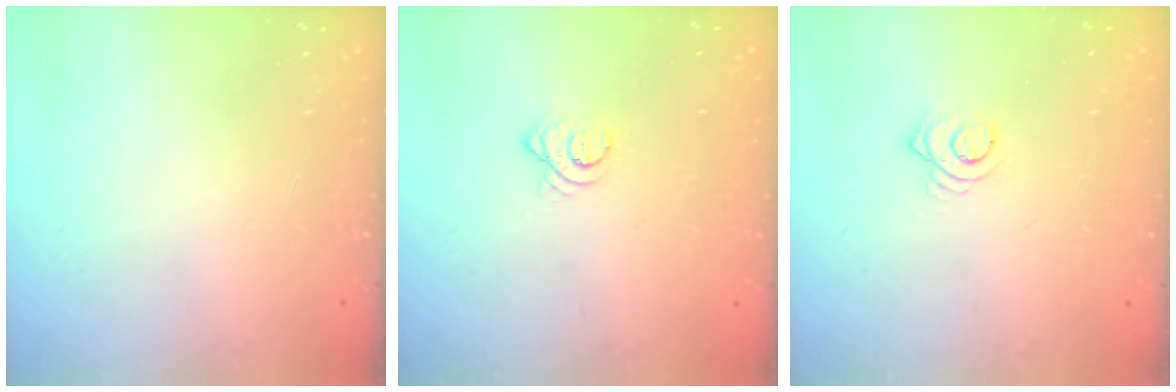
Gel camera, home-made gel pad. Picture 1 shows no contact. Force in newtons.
{"total": 3.3, "press": 3.3, "slide": 0.2}
{"total": 3.6, "press": 3.5, "slide": 0.3}